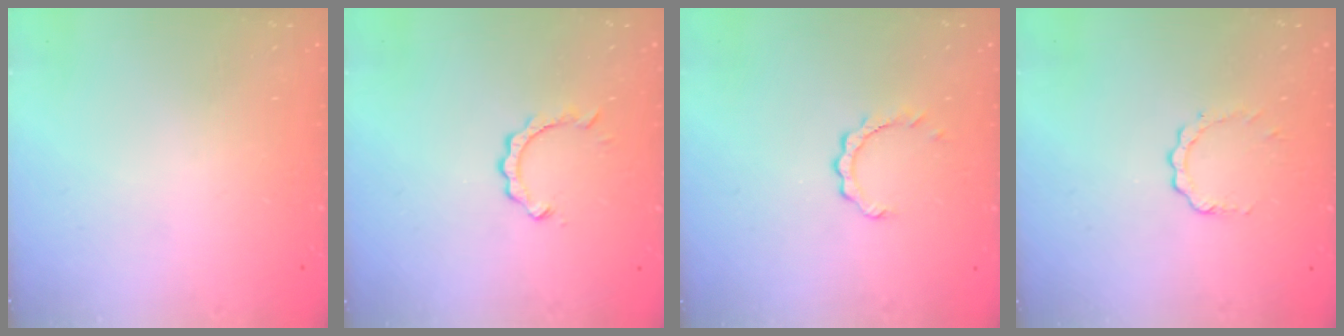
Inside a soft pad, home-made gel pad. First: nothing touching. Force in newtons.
{"total": 2.7, "press": 2.7, "slide": 0.3}
{"total": 3.8, "press": 3.7, "slide": 0.3}
{"total": 3.4, "press": 3.4, "slide": 0.5}